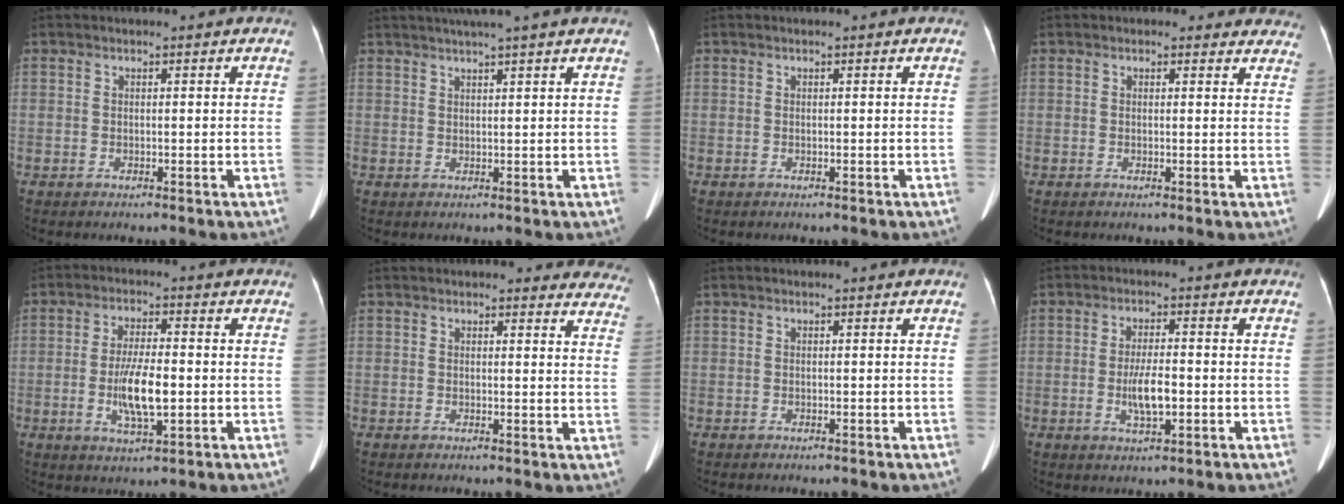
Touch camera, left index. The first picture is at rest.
{"total": 6.4, "force": [5.2, -1.1, 3.6], "torque": [-0.054, 0.025, 0.069]}
{"total": 0.0}
{"total": 6.6, "force": [5.9, 2.8, 0.7], "torque": [0.031, -0.004, 0.030]}
{"total": 7.5, "force": [-1.4, 1.7, 7.2], "torque": [-0.140, -0.004, -0.024]}
{"total": 12.6, "force": [11.9, 3.2, 2.1], "torque": [0.027, -0.038, 0.091]}
{"total": 0.0}
{"total": 5.1, "force": [-1.1, 1.2, 4.8], "torque": [-0.095, -0.003, -0.019]}